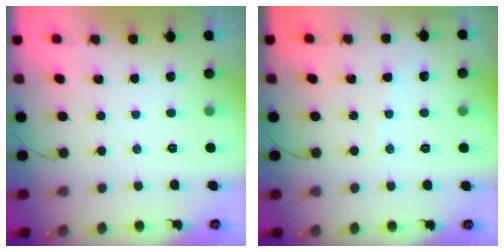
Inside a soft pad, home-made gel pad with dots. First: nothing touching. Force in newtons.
{"total": 2.9, "press": 2.9, "slide": 0.4}